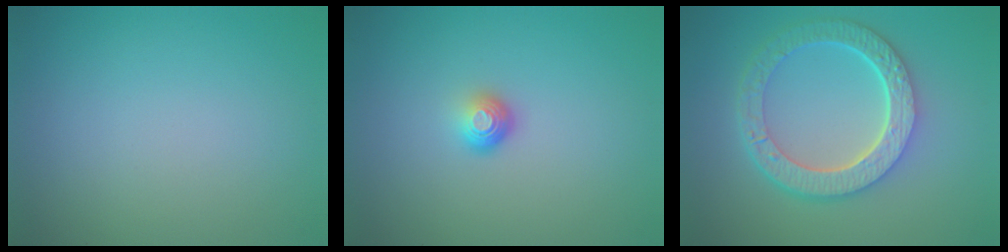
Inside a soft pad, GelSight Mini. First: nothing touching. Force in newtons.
{"total": 1.7, "press": 1.1, "slide": 1.3}
{"total": 6.5, "press": 5.0, "slide": 4.2}